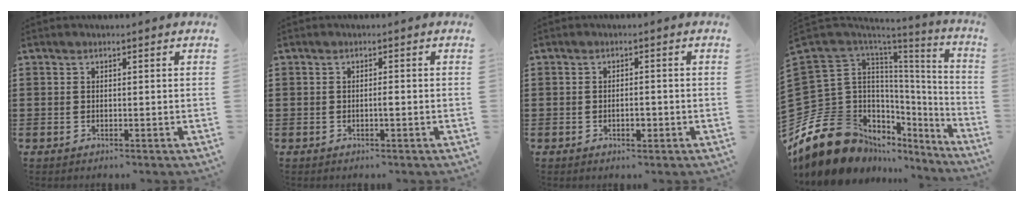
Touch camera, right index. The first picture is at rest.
{"total": 0.9, "force": [-0.3, 0.1, 0.8], "torque": [-0.016, -0.003, -0.005]}
{"total": 1.9, "force": [-0.7, 0.7, 1.6], "torque": [-0.030, 0.002, -0.013]}
{"total": 18.4, "force": [-11.2, 11.0, 9.6], "torque": [-0.217, -0.029, -0.179]}